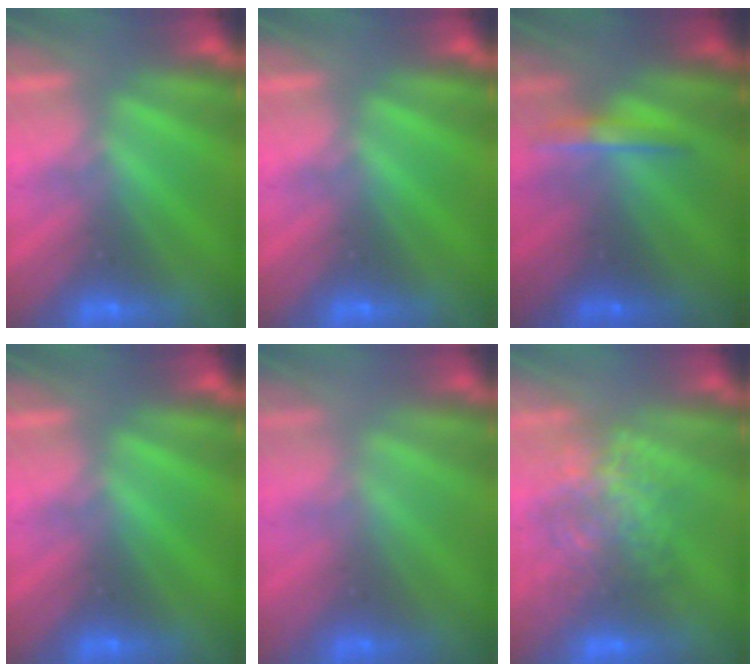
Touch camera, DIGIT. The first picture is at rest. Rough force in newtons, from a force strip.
{"total": 0.0}
{"total": 1.7}
{"total": 0.0}
{"total": 2.8}
{"total": 3.5}